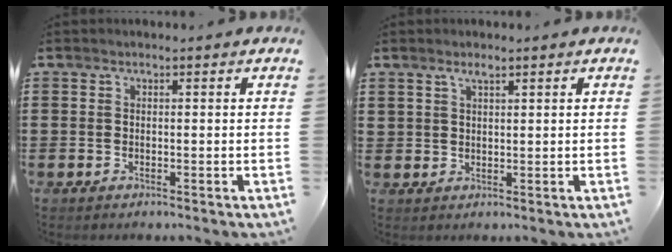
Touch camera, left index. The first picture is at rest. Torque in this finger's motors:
{"motor_torque": [-0.71, -0.22, -0.27, -0.11]}